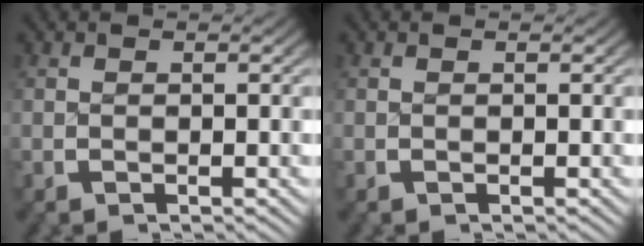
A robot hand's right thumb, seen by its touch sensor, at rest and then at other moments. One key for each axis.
{"total": 0.0}